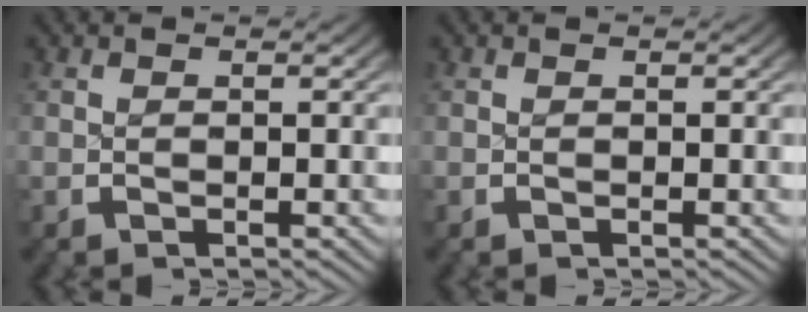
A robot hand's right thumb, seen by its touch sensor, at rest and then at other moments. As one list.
[{"total": 0.0}]